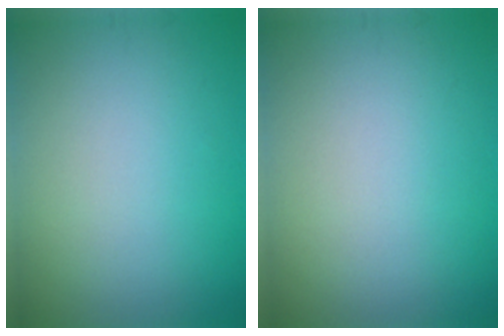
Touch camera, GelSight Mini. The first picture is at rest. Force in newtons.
{"total": 0.0}